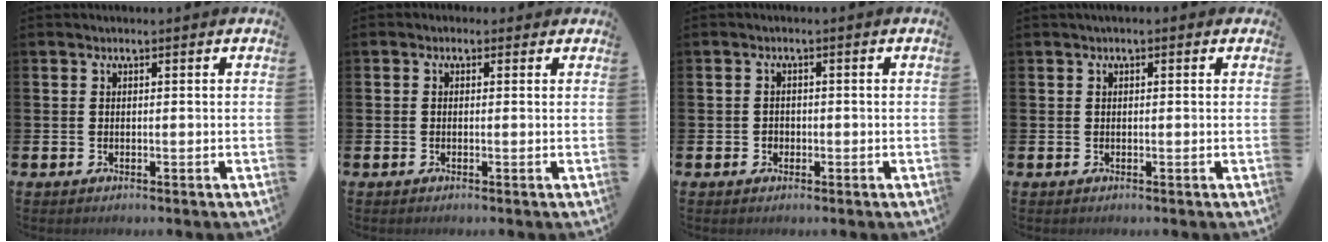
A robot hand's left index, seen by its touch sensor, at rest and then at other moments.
{"total": 0.7, "force": [-0.2, 0.7, 0.3], "torque": [-0.004, 0.007, -0.006]}
{"total": 1.2, "force": [-0.3, 1.1, 0.2], "torque": [-0.002, 0.005, -0.010]}
{"total": 0.5, "force": [0.1, 0.3, 0.4], "torque": [-0.007, 0.007, 0.000]}